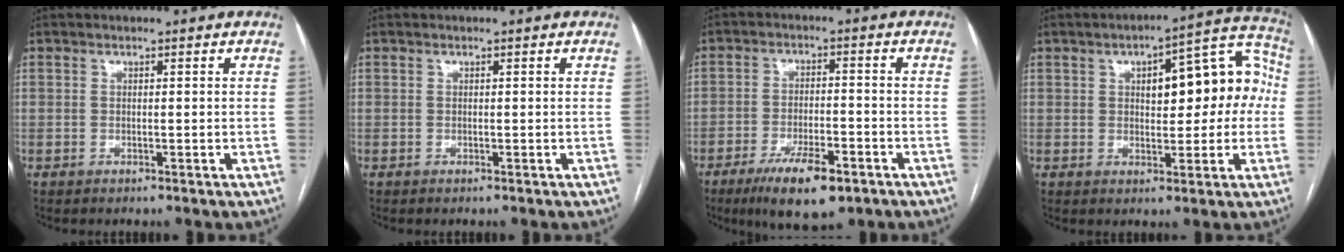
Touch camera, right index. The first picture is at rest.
{"total": 0.0}
{"total": 10.1, "force": [-6.1, 2.9, 7.5], "torque": [-0.130, -0.013, -0.096]}
{"total": 13.6, "force": [1.7, 5.4, 12.4], "torque": [-0.146, 0.049, 0.026]}